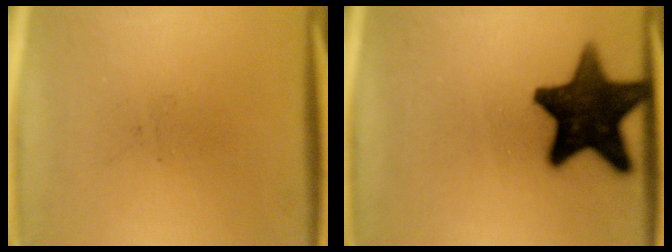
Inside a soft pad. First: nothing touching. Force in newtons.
{"total": 16.3}